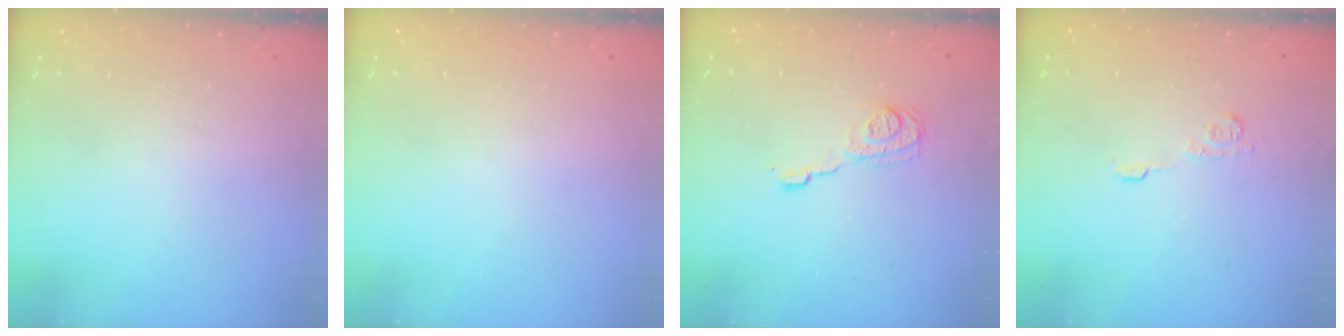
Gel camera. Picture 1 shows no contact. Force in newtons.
{"total": 0.0}
{"total": 8.4, "press": 8.4, "slide": 0.3}
{"total": 5.6, "press": 5.6, "slide": 0.7}